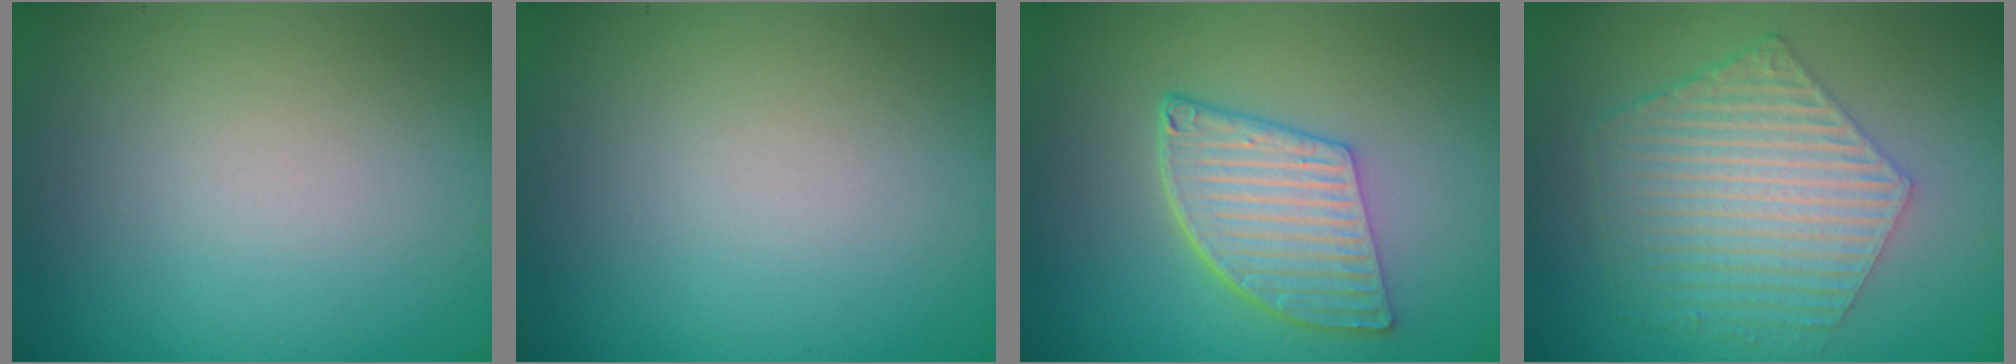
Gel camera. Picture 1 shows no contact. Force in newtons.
{"total": 0.0}
{"total": 5.6, "press": 4.2, "slide": 3.7}
{"total": 6.0, "press": 4.3, "slide": 4.1}